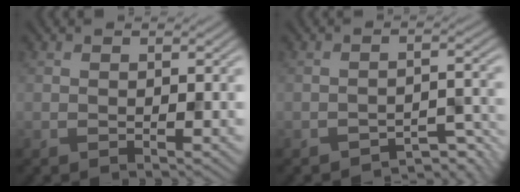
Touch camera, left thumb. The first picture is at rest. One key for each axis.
{"total": 4.6, "fx": -3.9, "fy": 1.1, "fz": 2.3, "tx": -0.027, "ty": 0.004, "tz": -0.054}